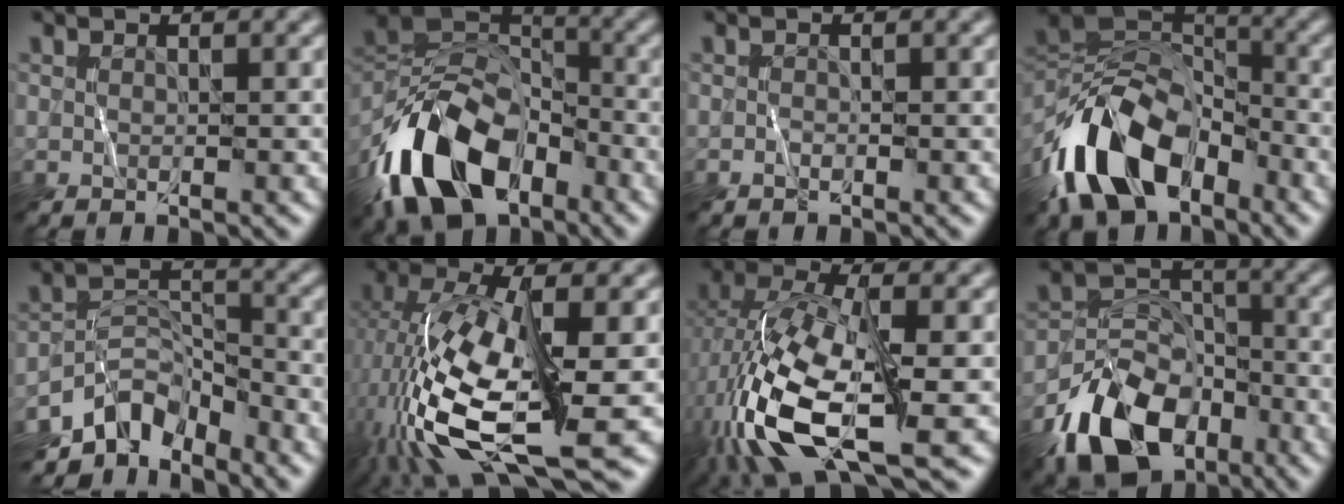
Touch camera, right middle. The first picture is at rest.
{"total": 14.0, "force": [-7.4, 8.2, 8.6], "torque": [-0.175, -0.004, -0.148]}
{"total": 0.7, "force": [-0.4, 0.4, 0.3], "torque": [-0.004, -0.001, -0.008]}
{"total": 12.6, "force": [-6.5, 7.4, 7.8], "torque": [-0.149, 0.000, -0.131]}
{"total": 6.6, "force": [-5.1, 3.4, 2.5], "torque": [-0.030, -0.003, -0.102]}
{"total": 13.9, "force": [-2.9, 5.2, 12.5], "torque": [-0.261, -0.004, -0.057]}
{"total": 12.4, "force": [-3.9, 5.0, 10.6], "torque": [-0.228, -0.007, -0.081]}
{"total": 10.9, "force": [-6.4, 6.8, 5.7], "torque": [-0.109, -0.012, -0.124]}